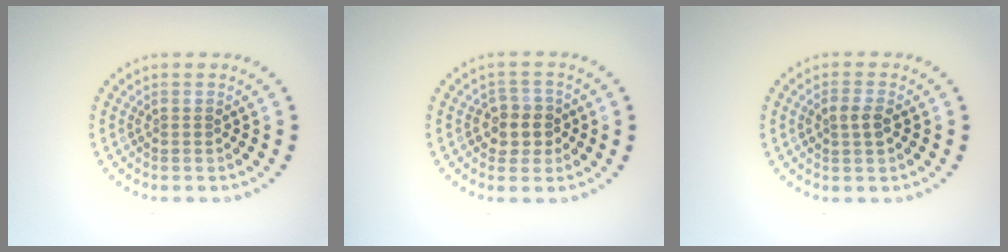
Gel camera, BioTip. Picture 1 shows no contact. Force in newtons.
{"total": 2.8, "press": 2.6, "slide": 0.9}
{"total": 1.8, "press": 1.7, "slide": 0.2}